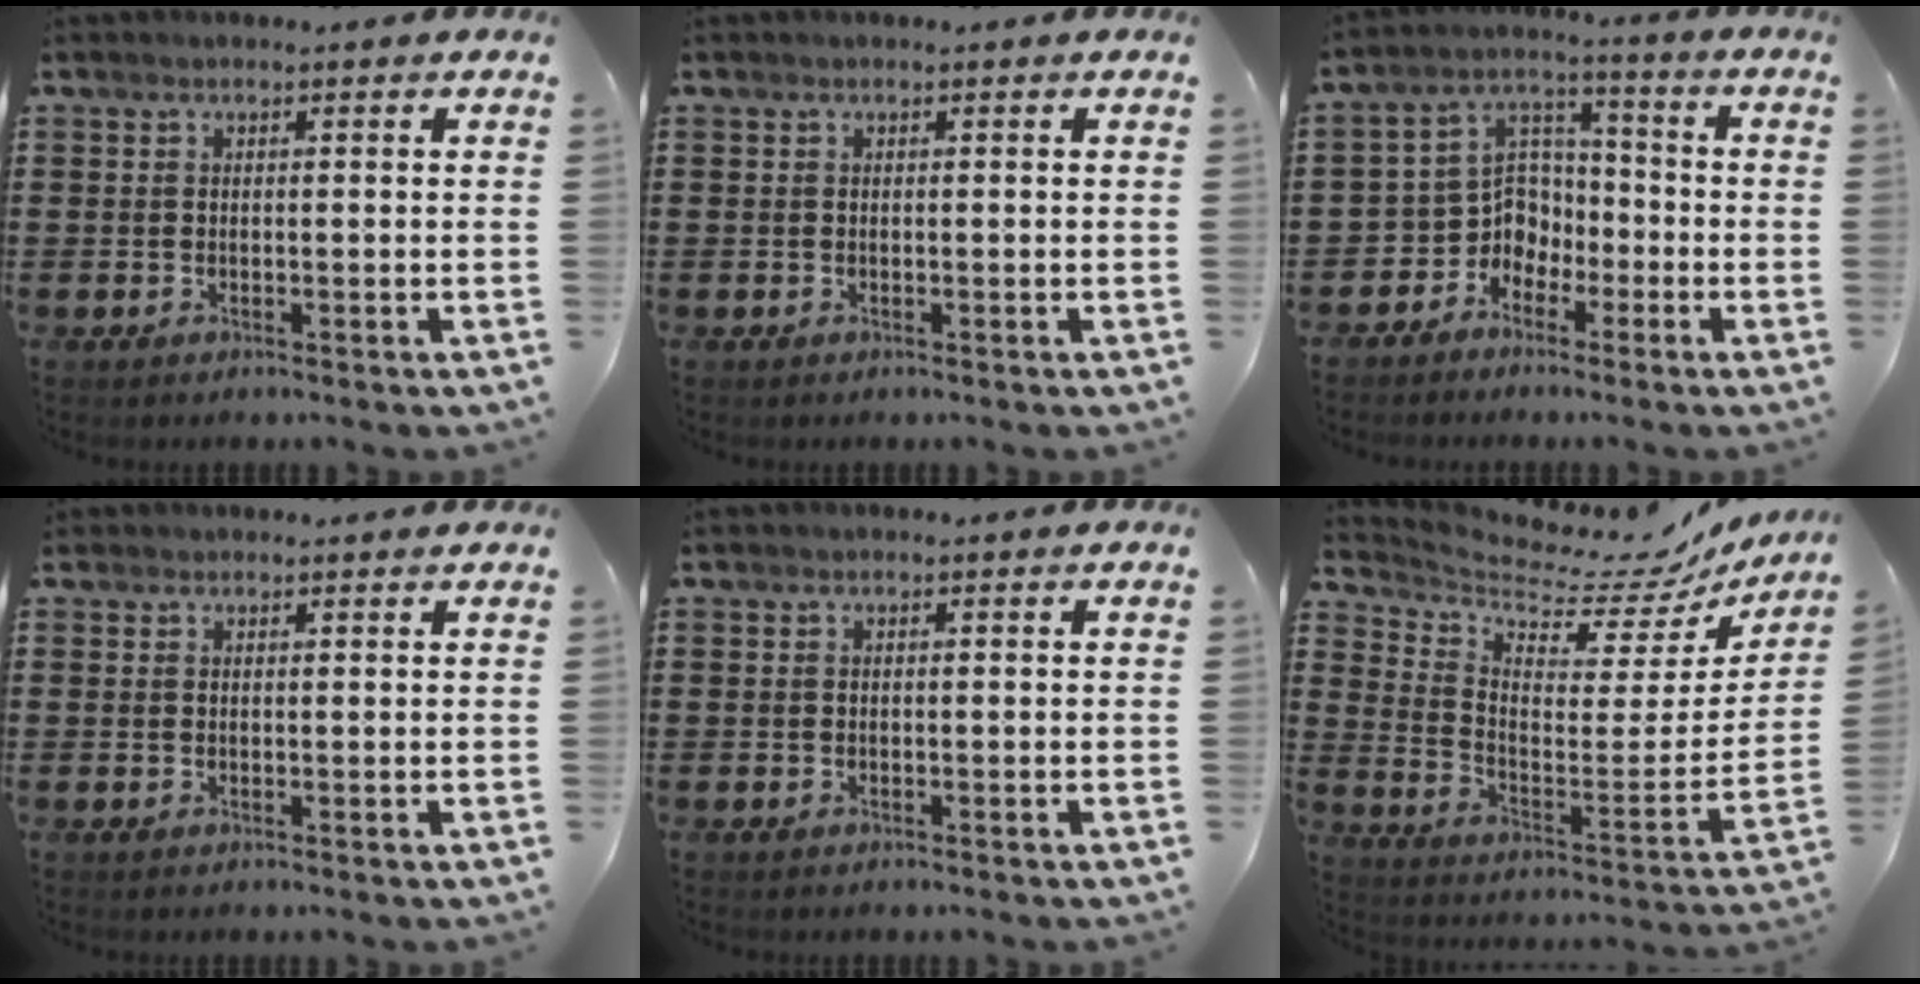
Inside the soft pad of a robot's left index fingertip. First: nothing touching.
{"total": 0.0}
{"total": 6.5, "force": [-3.3, 5.5, 1.0], "torque": [-0.045, 0.005, -0.068]}
{"total": 0.8, "force": [0.7, 0.3, 0.1], "torque": [-0.003, 0.001, 0.015]}
{"total": 0.0}
{"total": 4.8, "force": [4.6, 1.0, 1.1], "torque": [-0.045, -0.057, 0.071]}